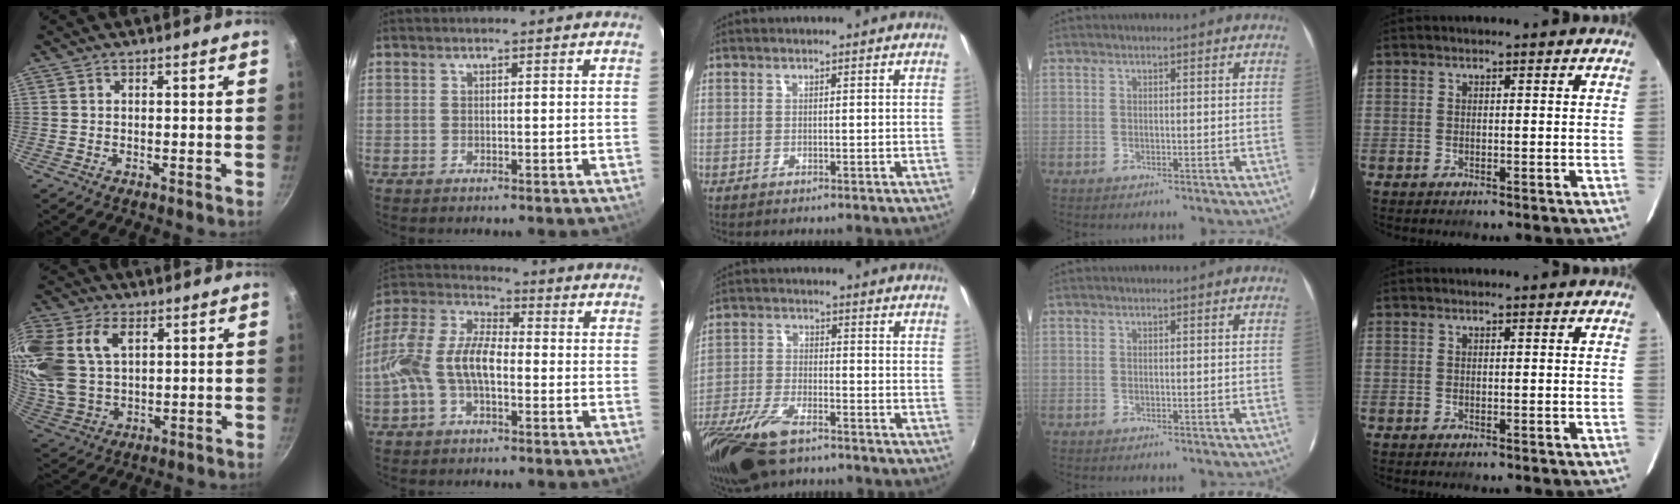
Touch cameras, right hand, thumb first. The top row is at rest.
{"thumb": {"total": 20.4, "force": [6.8, 13.9, 13.4], "torque": [-0.310, 0.006, 0.138]}, "index": {"total": 13.0, "force": [-2.8, 6.6, 10.8], "torque": [-0.225, 0.016, -0.060]}, "middle": {"total": 15.4, "force": [-10.7, 5.9, 9.4], "torque": [-0.219, -0.044, -0.205]}}